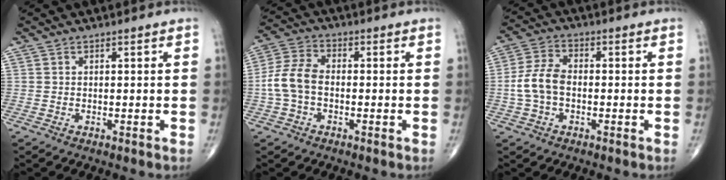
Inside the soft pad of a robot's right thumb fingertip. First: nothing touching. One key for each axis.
{"total": 7.7, "fx": -1.2, "fy": 4.8, "fz": 5.8, "tx": -0.128, "ty": 0.024, "tz": -0.032}
{"total": 7.4, "fx": -1.0, "fy": 4.6, "fz": 5.7, "tx": -0.122, "ty": 0.023, "tz": -0.025}